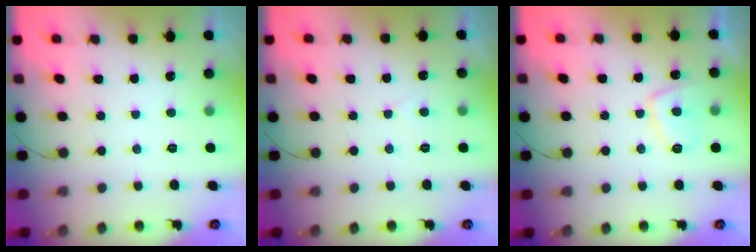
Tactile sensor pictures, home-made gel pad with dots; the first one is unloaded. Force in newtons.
{"total": 1.7, "press": 1.7, "slide": 0.2}
{"total": 7.4, "press": 7.2, "slide": 1.3}